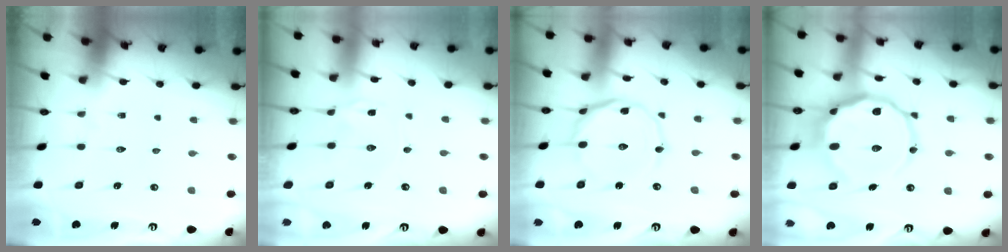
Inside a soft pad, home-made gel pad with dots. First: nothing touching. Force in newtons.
{"total": 1.4, "press": 1.4, "slide": 0.1}
{"total": 10.3, "press": 10.3, "slide": 0.6}
{"total": 18.9, "press": 18.9, "slide": 1.7}